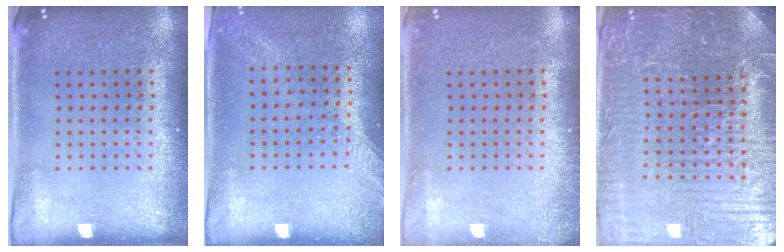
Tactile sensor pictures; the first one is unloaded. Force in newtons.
{"total": 1.4, "press": 1.3, "slide": 0.4}
{"total": 1.1, "press": 1.0, "slide": 0.2}
{"total": 6.0, "press": 5.5, "slide": 2.4}